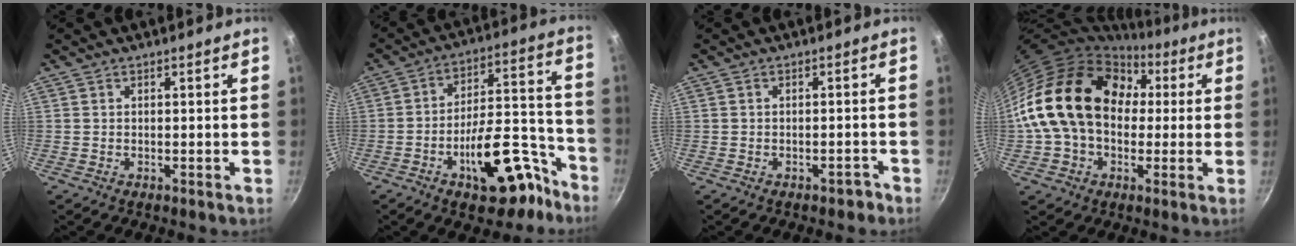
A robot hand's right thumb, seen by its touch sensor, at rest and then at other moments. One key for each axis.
{"total": 18.9, "fx": -10.2, "fy": 8.7, "fz": 13.2, "tx": -0.135, "ty": 0.091, "tz": -0.144}
{"total": 1.7, "fx": -1.3, "fy": 0.8, "fz": 0.7, "tx": 0.004, "ty": 0.024, "tz": -0.003}
{"total": 22.7, "fx": 3.0, "fy": 16.6, "fz": 15.1, "tx": -0.252, "ty": 0.049, "tz": 0.048}